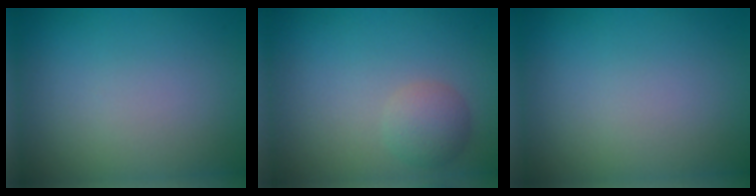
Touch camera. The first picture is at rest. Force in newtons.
{"total": 2.2, "press": 2.2, "slide": 0.1}
{"total": 0.0}